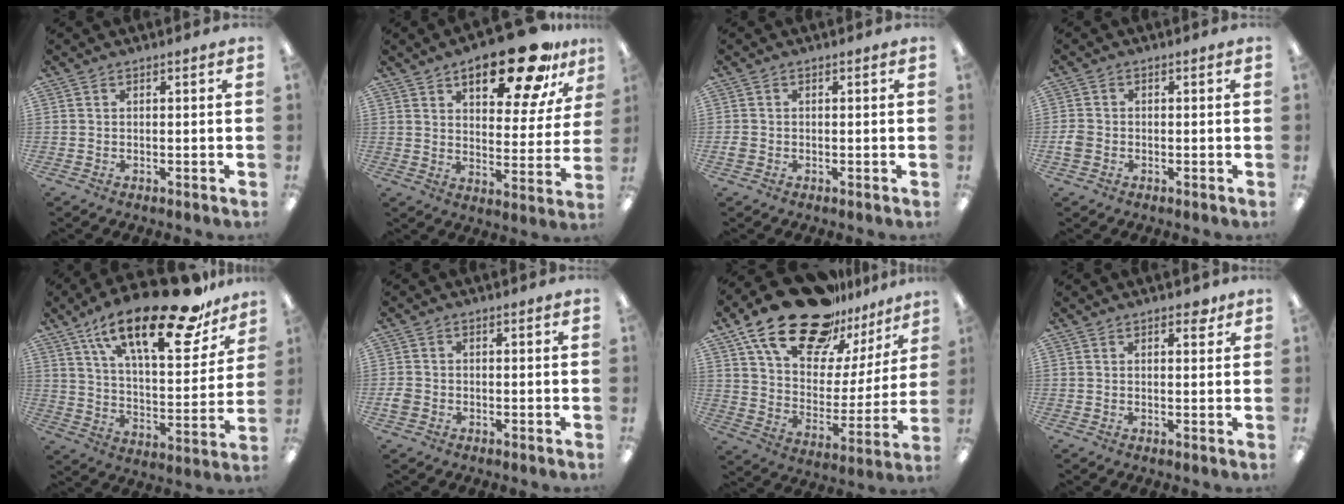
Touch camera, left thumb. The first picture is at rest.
{"total": 20.0, "force": [13.0, 7.9, 13.1], "torque": [-0.170, -0.073, 0.203]}
{"total": 1.7, "force": [-0.3, 1.4, 0.9], "torque": [-0.014, 0.004, -0.005]}
{"total": 2.8, "force": [-0.9, 2.3, 1.3], "torque": [-0.020, 0.007, -0.016]}
{"total": 25.5, "force": [17.6, 8.3, 16.5], "torque": [-0.245, -0.107, 0.285]}
{"total": 2.6, "force": [-0.8, 2.2, 1.2], "torque": [-0.018, 0.007, -0.015]}
{"total": 24.4, "force": [17.9, 11.1, 12.4], "torque": [-0.214, -0.113, 0.314]}
{"total": 2.5, "force": [1.8, 1.2, 1.4], "torque": [-0.013, -0.004, 0.027]}